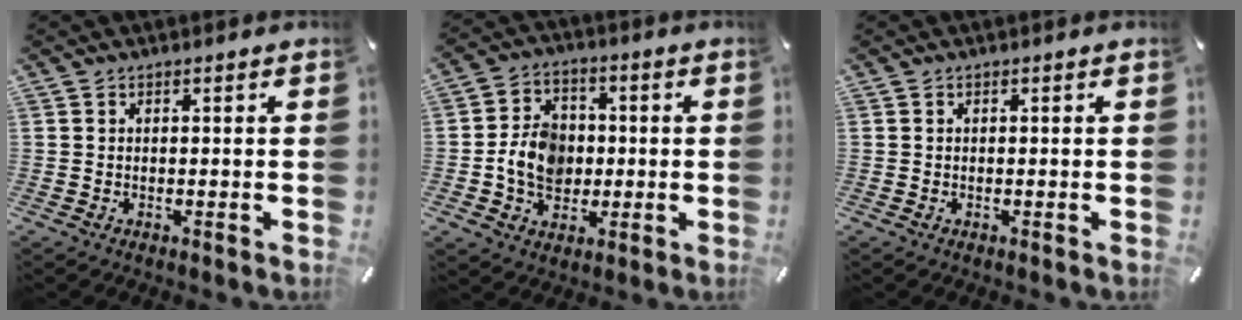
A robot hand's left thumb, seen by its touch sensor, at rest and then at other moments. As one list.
[{"total": 9.3, "force": [-1.0, 7.8, 4.8], "torque": [-0.098, 0.014, -0.018]}, {"total": 0.0}]